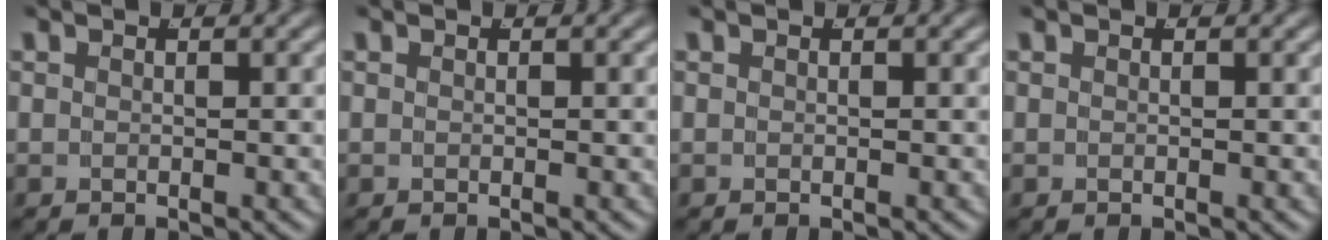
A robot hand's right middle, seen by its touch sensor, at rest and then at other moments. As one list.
[{"total": 0.0}, {"total": 0.0}, {"total": 0.0}]